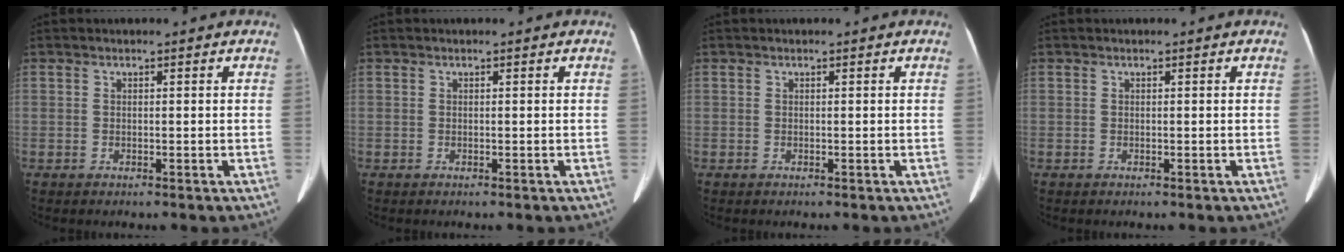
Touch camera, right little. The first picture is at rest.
{"total": 0.0}
{"total": 0.0}
{"total": 0.0}